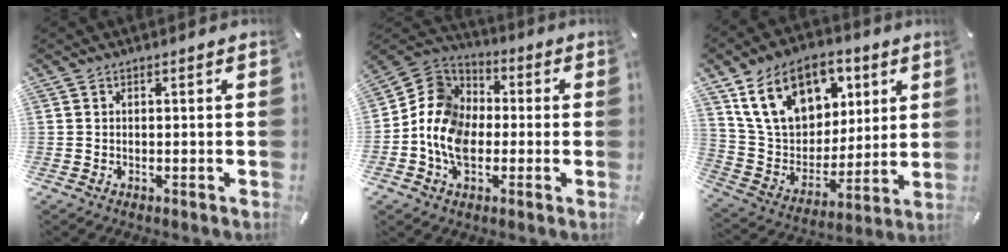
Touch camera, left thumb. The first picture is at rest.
{"total": 11.6, "force": [-3.4, 9.4, 5.9], "torque": [-0.150, 0.031, -0.068]}
{"total": 19.0, "force": [9.5, 13.4, 9.6], "torque": [-0.184, -0.028, 0.179]}